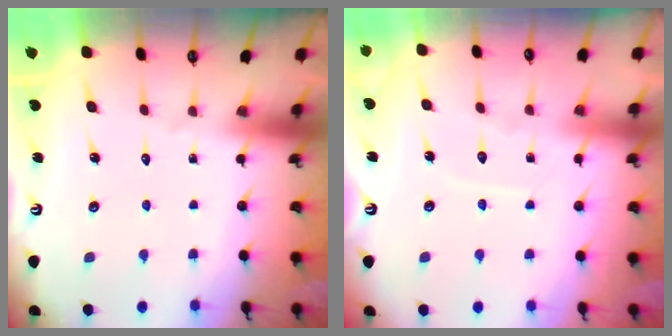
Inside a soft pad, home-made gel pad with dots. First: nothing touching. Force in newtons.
{"total": 5.6, "press": 5.6, "slide": 0.6}